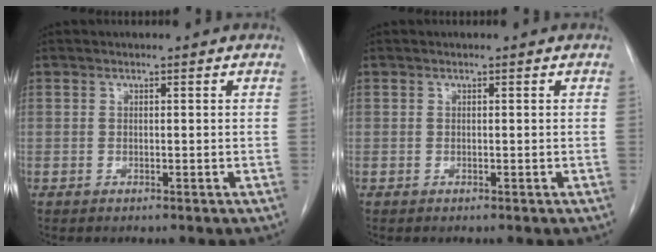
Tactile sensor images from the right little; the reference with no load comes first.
{"total": 0.0}